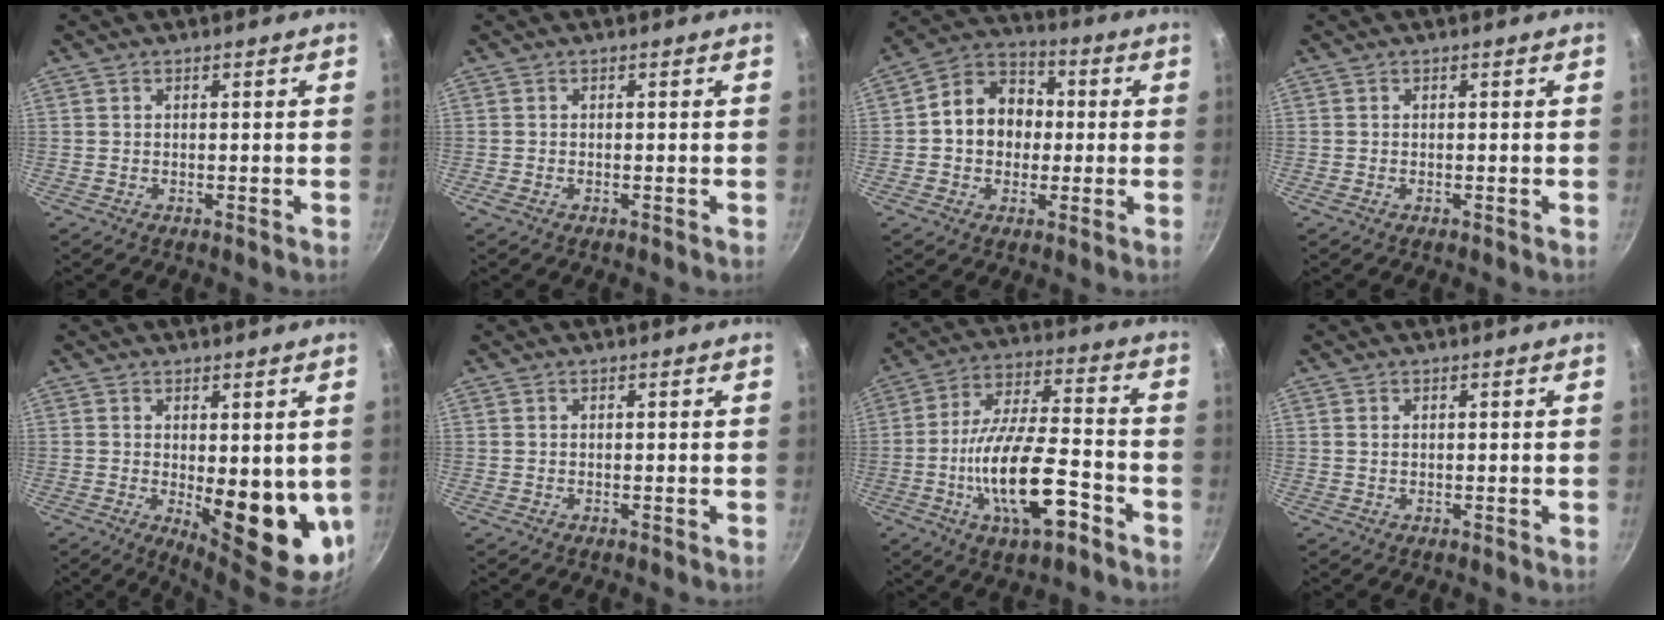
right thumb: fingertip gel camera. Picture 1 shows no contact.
{"total": 0.7, "force": [-0.3, 0.4, 0.6], "torque": [-0.015, 0.003, -0.010]}
{"total": 12.1, "force": [0.2, 10.0, 6.8], "torque": [-0.070, 0.026, -0.016]}
{"total": 0.0}
{"total": 13.0, "force": [-0.5, 5.6, 11.8], "torque": [-0.133, -0.027, 0.008]}
{"total": 0.0}
{"total": 17.7, "force": [-6.8, 6.6, 14.9], "torque": [-0.254, 0.036, -0.123]}
{"total": 0.7, "force": [0.2, 0.5, 0.5], "torque": [-0.008, 0.002, 0.003]}